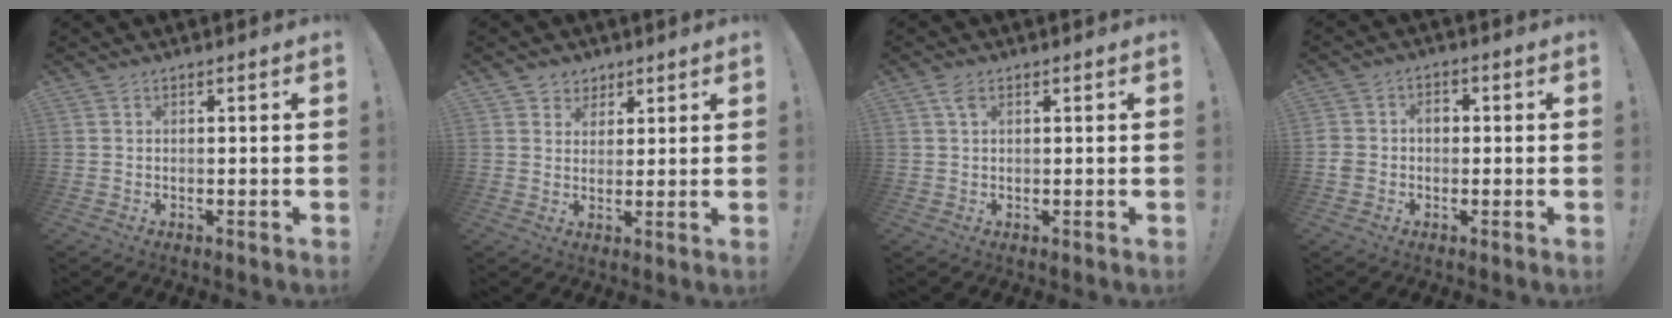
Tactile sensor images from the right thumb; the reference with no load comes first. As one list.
[{"total": 4.8, "force": [2.6, 4.0, 0.1], "torque": [0.005, -0.021, 0.050]}, {"total": 2.8, "force": [1.3, 1.4, 2.0], "torque": [-0.034, 0.000, 0.021]}, {"total": 4.4, "force": [-0.7, 3.6, 2.5], "torque": [-0.054, 0.010, -0.015]}]